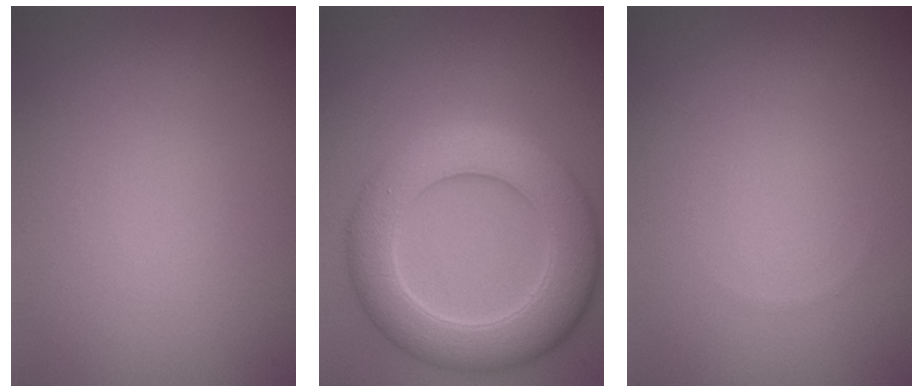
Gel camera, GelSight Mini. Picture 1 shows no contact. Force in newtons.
{"total": 8.0, "press": 8.0, "slide": 0.4}
{"total": 0.0}